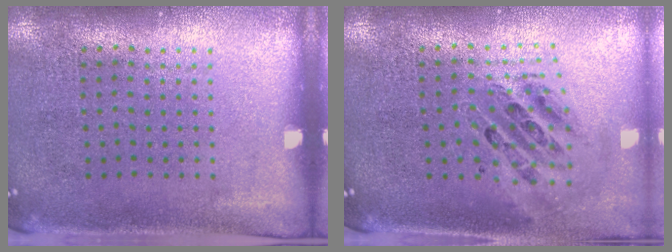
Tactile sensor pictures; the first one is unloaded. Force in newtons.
{"total": 1.0, "press": 0.9, "slide": 0.3}